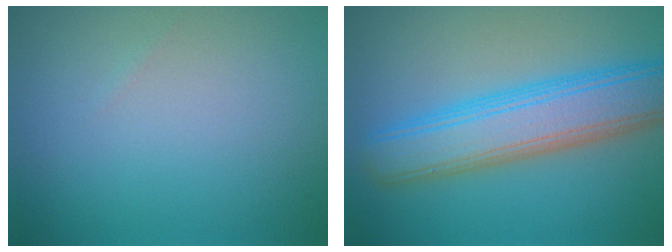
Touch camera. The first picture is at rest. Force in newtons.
{"total": 7.6, "press": 7.6, "slide": 0.2}